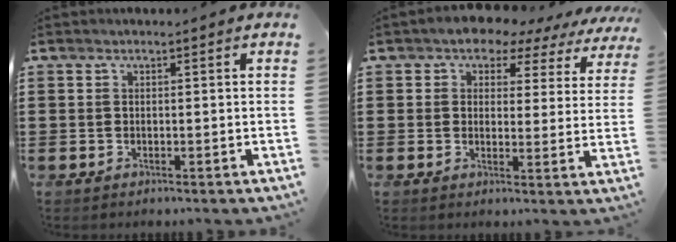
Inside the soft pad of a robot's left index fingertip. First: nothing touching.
{"total": 4.4, "force": [3.8, 2.0, 0.9], "torque": [-0.033, -0.016, 0.063]}